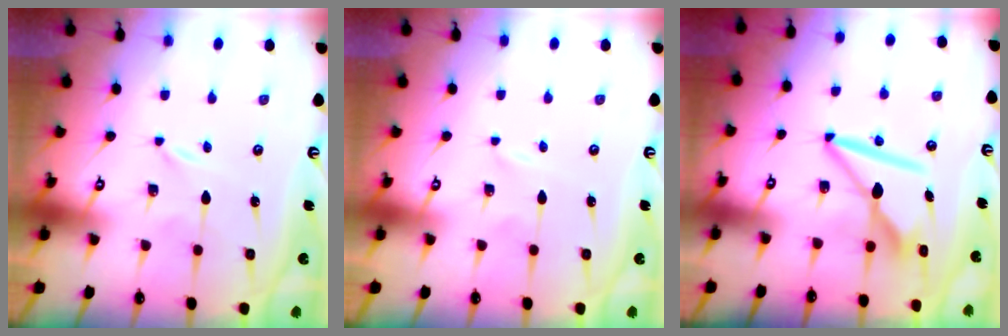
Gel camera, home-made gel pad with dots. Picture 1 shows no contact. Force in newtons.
{"total": 1.6, "press": 1.6, "slide": 0.2}
{"total": 9.9, "press": 9.8, "slide": 1.1}